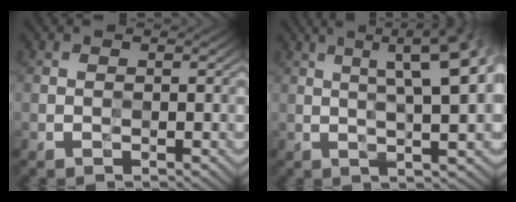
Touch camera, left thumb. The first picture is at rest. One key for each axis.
{"total": 13.2, "fx": 3.7, "fy": 3.8, "fz": 12.1, "tx": -0.160, "ty": 0.044, "tz": 0.048}